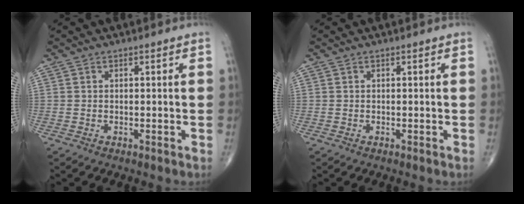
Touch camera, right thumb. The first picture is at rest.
{"total": 0.0}